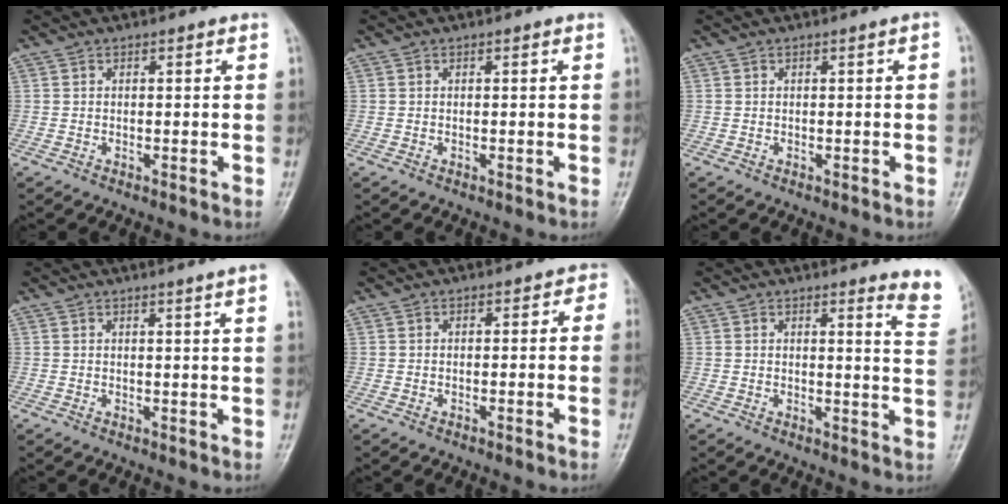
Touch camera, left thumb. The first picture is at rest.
{"total": 0.0}
{"total": 0.5, "force": [-0.2, -0.1, 0.5], "torque": [-0.003, 0.003, -0.001]}
{"total": 3.1, "force": [2.0, -0.9, 2.2], "torque": [-0.026, -0.006, 0.027]}
{"total": 1.4, "force": [-0.4, 1.1, 0.8], "torque": [0.013, 0.008, -0.016]}
{"total": 5.5, "force": [5.0, 0.3, 2.4], "torque": [-0.011, -0.048, 0.035]}